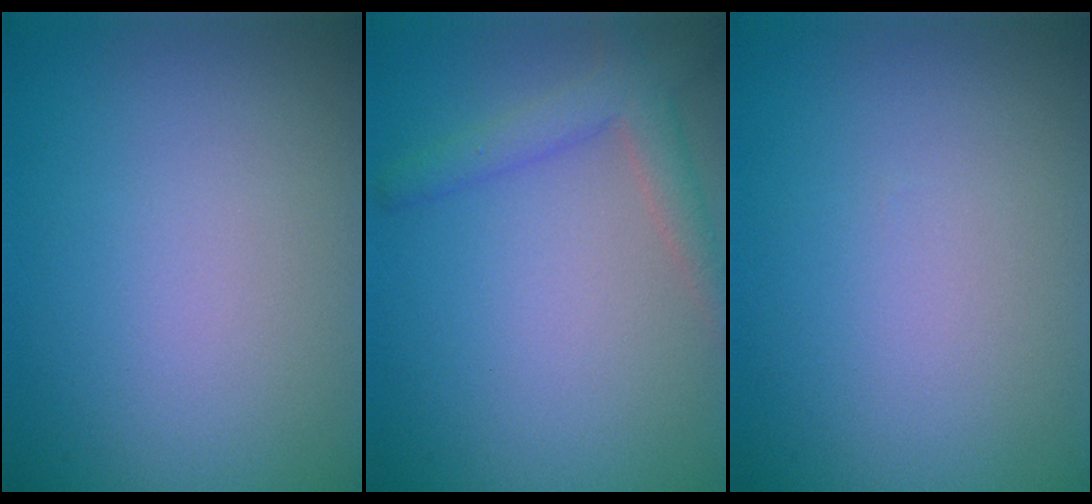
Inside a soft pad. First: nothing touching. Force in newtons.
{"total": 2.9, "press": 2.9, "slide": 0.2}
{"total": 0.0}